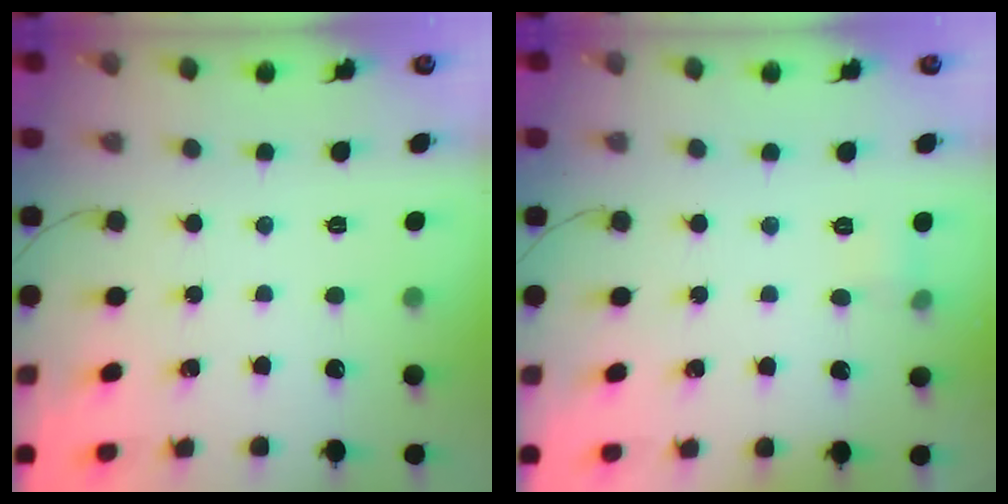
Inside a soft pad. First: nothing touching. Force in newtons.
{"total": 4.4, "press": 4.2, "slide": 1.3}